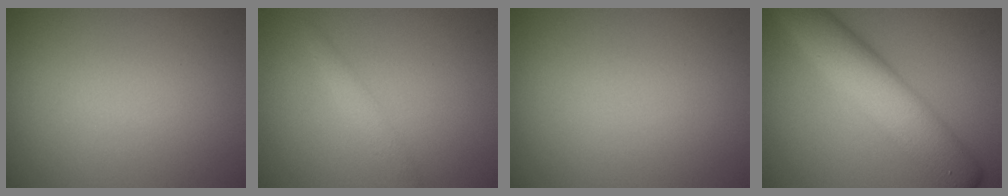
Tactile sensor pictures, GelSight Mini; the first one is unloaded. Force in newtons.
{"total": 1.4, "press": 1.4, "slide": 0.1}
{"total": 0.0}
{"total": 7.5, "press": 7.5, "slide": 0.3}